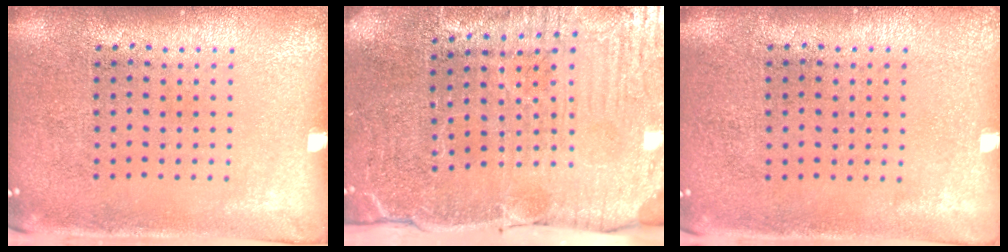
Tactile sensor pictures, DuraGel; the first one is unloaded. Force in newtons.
{"total": 3.9, "press": 3.8, "slide": 0.8}
{"total": 0.0}